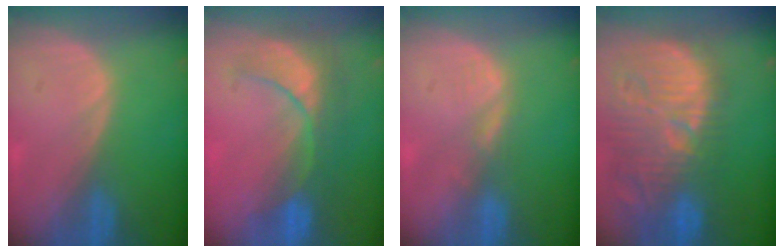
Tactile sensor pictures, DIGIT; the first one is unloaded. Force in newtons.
{"total": 8.0, "press": 7.9, "slide": 1.3}
{"total": 1.6, "press": 1.6, "slide": 0.2}
{"total": 14.8, "press": 13.1, "slide": 6.9}